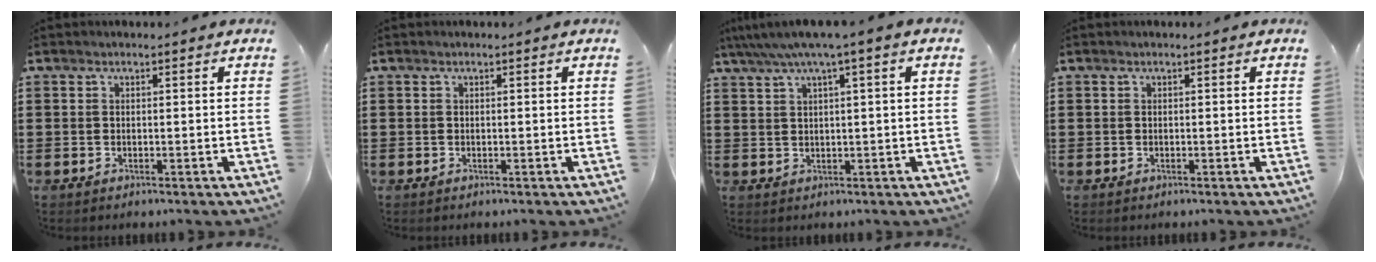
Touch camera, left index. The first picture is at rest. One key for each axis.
{"total": 0.0}
{"total": 3.3, "fx": 1.3, "fy": -0.2, "fz": 3.1, "tx": -0.061, "ty": 0.000, "tz": 0.018}
{"total": 0.0}